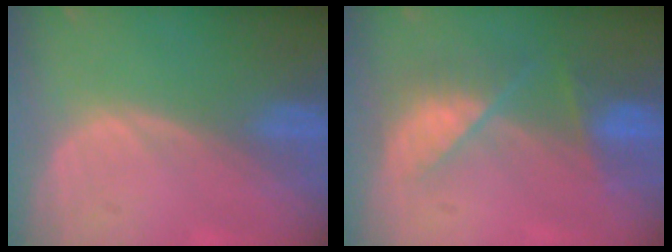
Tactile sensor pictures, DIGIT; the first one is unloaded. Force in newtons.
{"total": 7.1, "press": 6.3, "slide": 3.2}